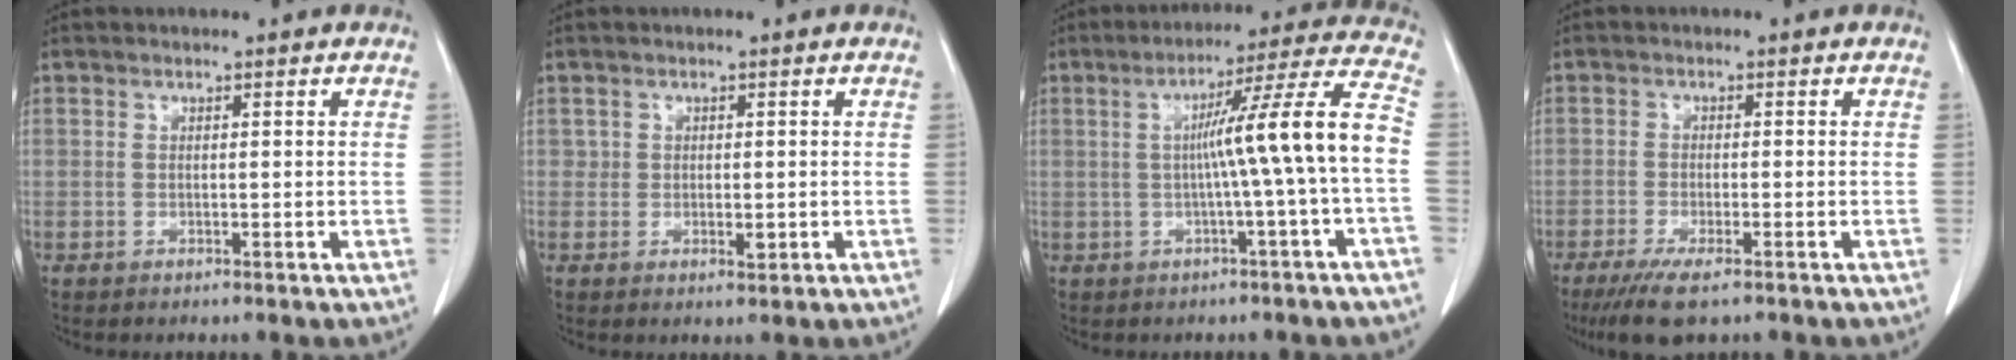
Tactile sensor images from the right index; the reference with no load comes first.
{"total": 1.6, "force": [-0.1, 1.2, 1.2], "torque": [-0.014, -0.002, -0.001]}
{"total": 11.8, "force": [-1.0, -2.0, 11.6], "torque": [-0.168, 0.019, -0.014]}
{"total": 6.5, "force": [-4.5, 1.0, 4.5], "torque": [-0.081, -0.019, -0.068]}